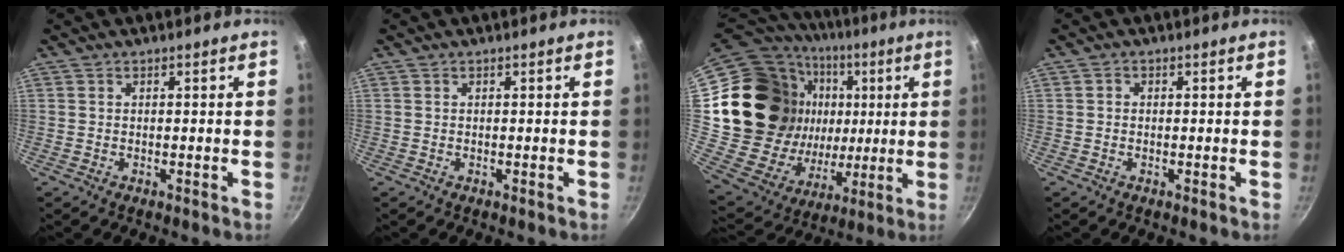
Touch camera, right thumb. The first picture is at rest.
{"total": 0.0}
{"total": 28.2, "force": [5.3, 23.2, 15.3], "torque": [-0.257, 0.014, 0.112]}
{"total": 0.7, "force": [0.0, 0.7, 0.3], "torque": [-0.005, 0.004, -0.001]}